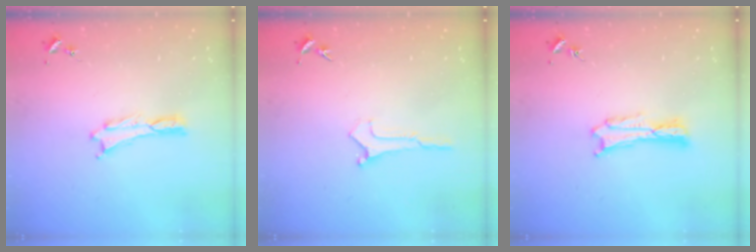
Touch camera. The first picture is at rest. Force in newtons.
{"total": 0.0}
{"total": 1.2, "press": 1.1, "slide": 0.2}